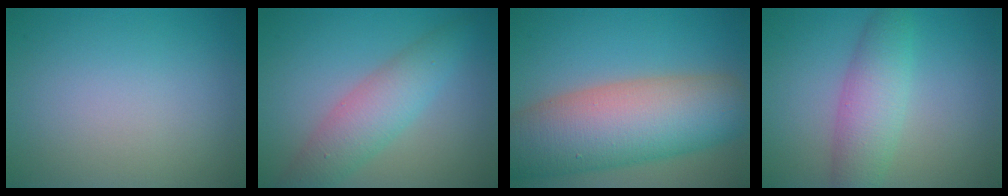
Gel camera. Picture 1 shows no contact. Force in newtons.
{"total": 4.6, "press": 4.6, "slide": 0.1}
{"total": 12.2, "press": 12.2, "slide": 0.7}
{"total": 4.5, "press": 4.5, "slide": 0.1}